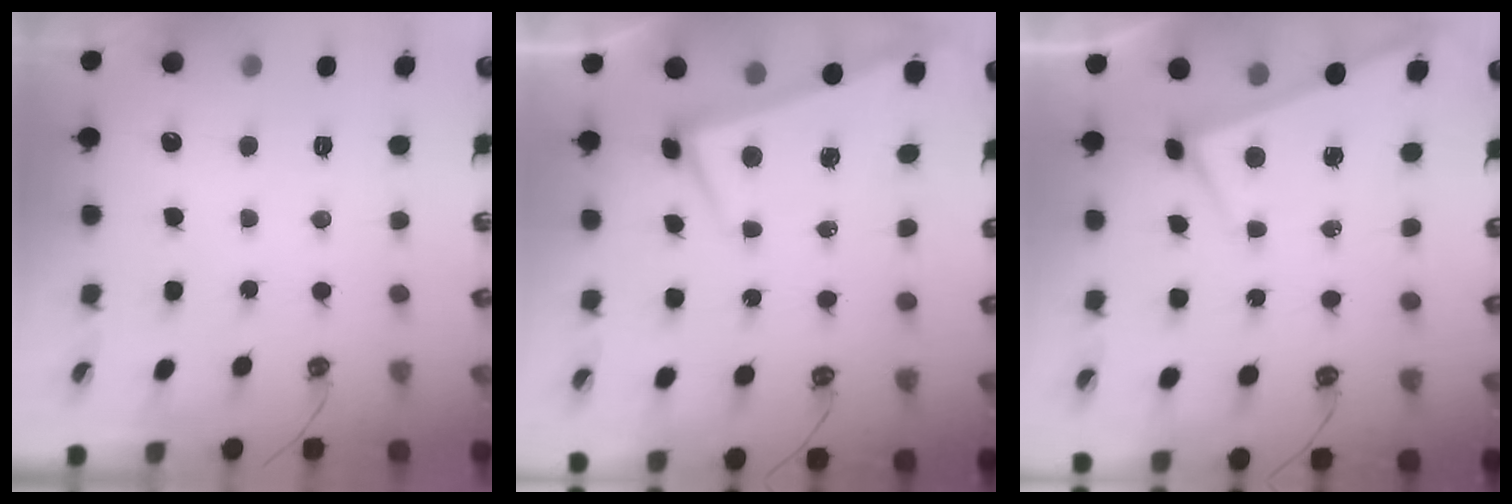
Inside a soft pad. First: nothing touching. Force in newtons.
{"total": 1.3, "press": 0.5, "slide": 1.2}
{"total": 3.1, "press": 3.1, "slide": 0.2}